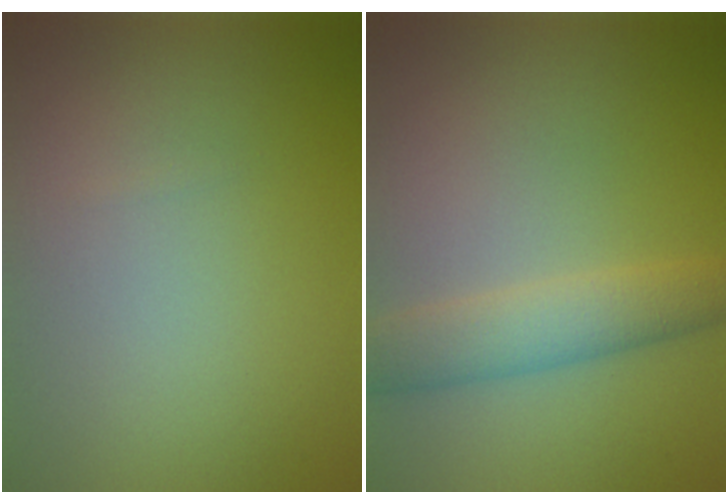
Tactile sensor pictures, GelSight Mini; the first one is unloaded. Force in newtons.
{"total": 3.9, "press": 3.9, "slide": 0.1}